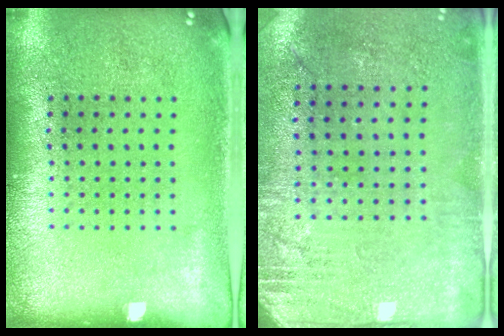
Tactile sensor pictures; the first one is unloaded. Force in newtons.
{"total": 2.8, "press": 2.4, "slide": 1.5}